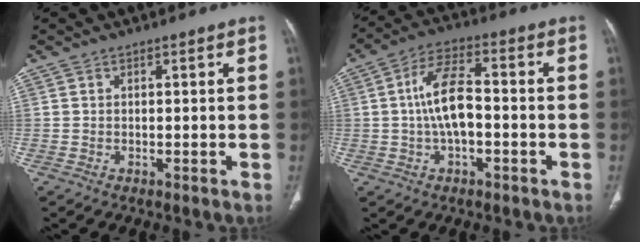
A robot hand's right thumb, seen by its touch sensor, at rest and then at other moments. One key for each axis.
{"total": 9.4, "fx": -0.8, "fy": 4.6, "fz": 8.2, "tx": -0.156, "ty": 0.029, "tz": -0.020}